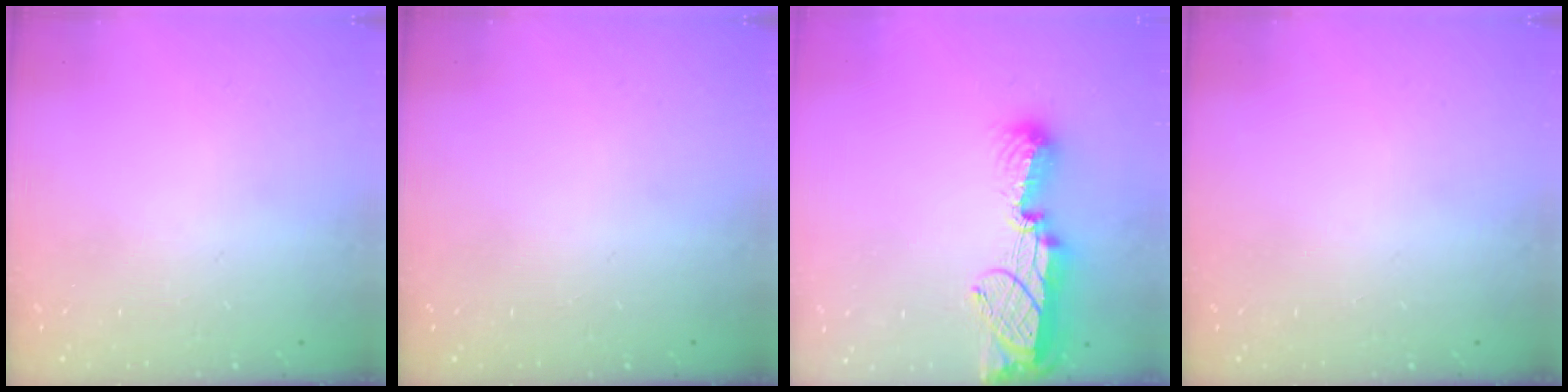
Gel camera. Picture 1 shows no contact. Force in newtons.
{"total": 0.0}
{"total": 12.4, "press": 12.3, "slide": 1.2}
{"total": 0.0}